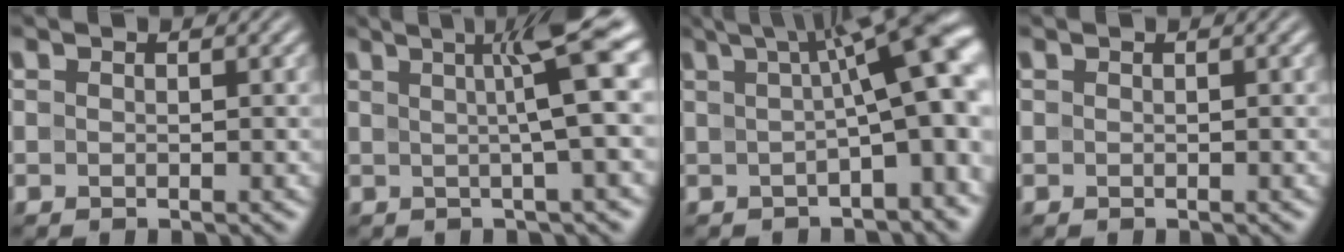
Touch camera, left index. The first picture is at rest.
{"total": 6.7, "force": [1.5, 0.8, 6.4], "torque": [-0.089, 0.015, 0.022]}
{"total": 11.1, "force": [1.7, 3.0, 10.5], "torque": [-0.116, 0.029, 0.019]}
{"total": 0.0}